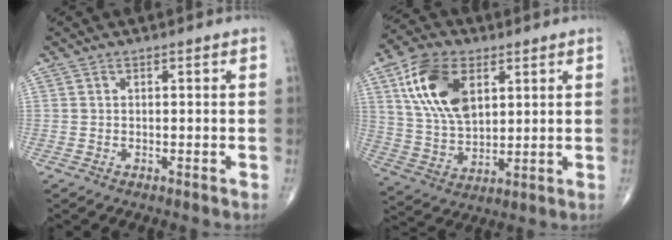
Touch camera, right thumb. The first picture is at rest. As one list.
[{"total": 14.9, "force": [5.7, 8.6, 10.8], "torque": [-0.191, -0.016, 0.112]}]